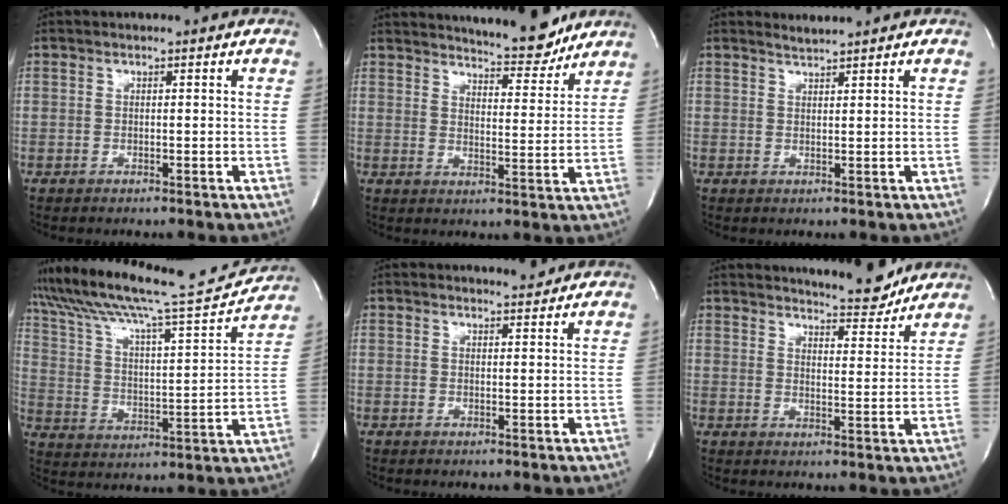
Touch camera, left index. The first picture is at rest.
{"total": 10.3, "force": [9.6, 1.3, 3.4], "torque": [-0.049, -0.020, 0.129]}
{"total": 1.2, "force": [1.1, -0.4, -0.1], "torque": [0.001, -0.005, 0.024]}
{"total": 18.9, "force": [17.5, -0.4, 7.1], "torque": [-0.133, -0.034, 0.274]}
{"total": 1.3, "force": [1.3, 0.0, 0.0], "torque": [-0.006, -0.010, 0.020]}
{"total": 7.4, "force": [7.1, 0.7, 1.8], "torque": [-0.031, -0.021, 0.095]}